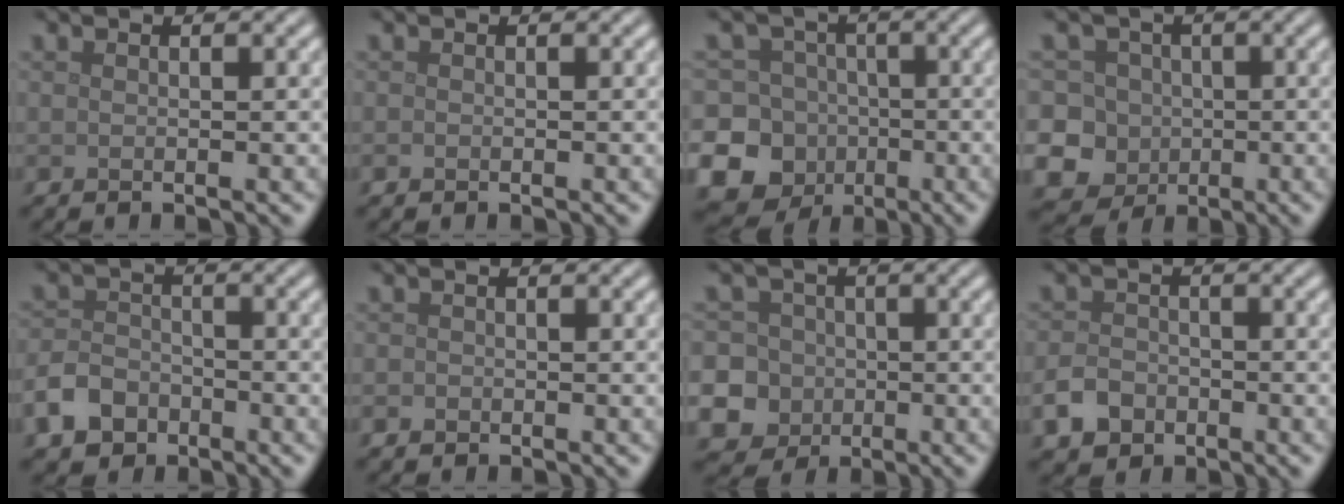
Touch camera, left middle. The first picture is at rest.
{"total": 0.0}
{"total": 17.7, "force": [-6.2, 16.1, 3.9], "torque": [-0.111, -0.021, -0.126]}
{"total": 10.3, "force": [-1.5, 9.6, 3.4], "torque": [-0.073, 0.019, -0.062]}
{"total": 4.1, "force": [-2.4, 2.9, 1.6], "torque": [-0.034, -0.001, -0.052]}
{"total": 0.7, "force": [-0.4, 0.6, 0.1], "torque": [0.001, -0.005, -0.008]}
{"total": 13.2, "force": [-3.8, 12.2, 3.1], "torque": [-0.102, -0.014, -0.089]}
{"total": 3.2, "force": [-1.7, 2.4, 1.3], "torque": [-0.025, -0.003, -0.036]}